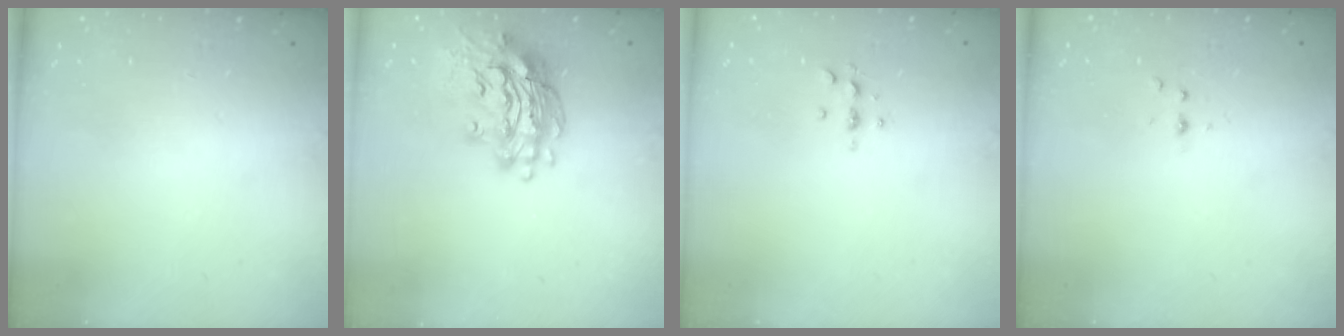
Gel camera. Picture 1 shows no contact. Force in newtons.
{"total": 18.5, "press": 18.4, "slide": 2.1}
{"total": 3.8, "press": 3.7, "slide": 0.4}
{"total": 3.1, "press": 2.7, "slide": 1.6}